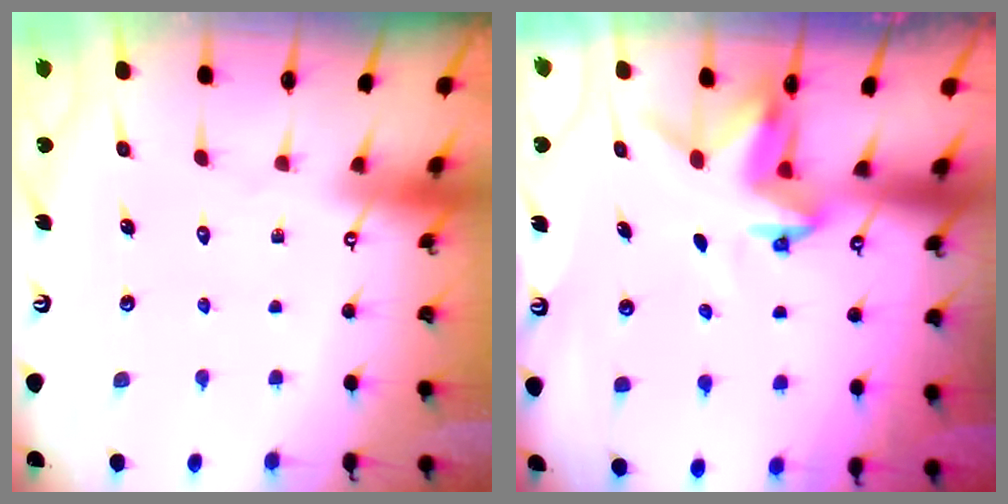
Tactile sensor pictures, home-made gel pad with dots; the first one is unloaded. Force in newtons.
{"total": 3.2, "press": 3.2, "slide": 0.1}